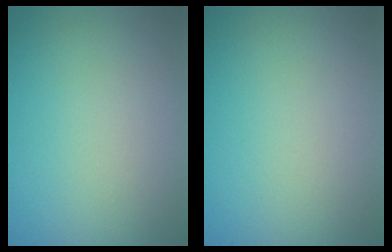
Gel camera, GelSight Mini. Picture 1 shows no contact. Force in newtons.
{"total": 0.0}